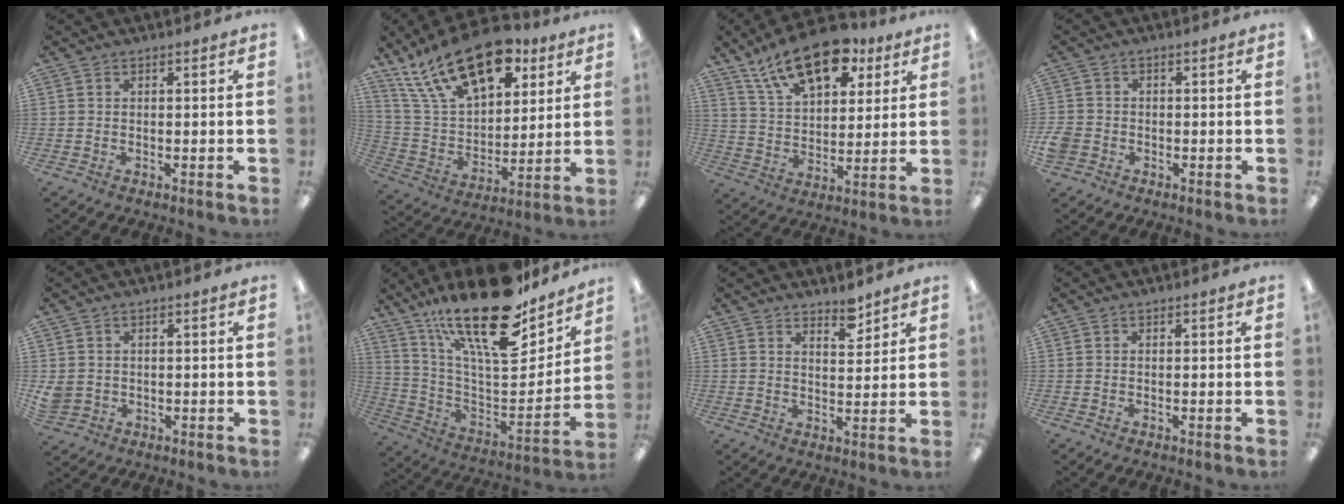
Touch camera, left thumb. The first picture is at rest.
{"total": 23.8, "force": [14.7, 12.2, 14.2], "torque": [-0.246, -0.075, 0.260]}
{"total": 18.7, "force": [12.2, 9.4, 10.7], "torque": [-0.170, -0.056, 0.215]}
{"total": 3.5, "force": [-1.3, 2.9, 1.4], "torque": [-0.026, 0.007, -0.025]}
{"total": 3.3, "force": [0.5, 3.0, 1.1], "torque": [-0.022, -0.001, 0.008]}
{"total": 26.6, "force": [18.2, 9.4, 17.0], "torque": [-0.287, -0.117, 0.310]}
{"total": 4.9, "force": [4.4, 1.6, 1.5], "torque": [0.001, -0.036, 0.073]}
{"total": 0.0}